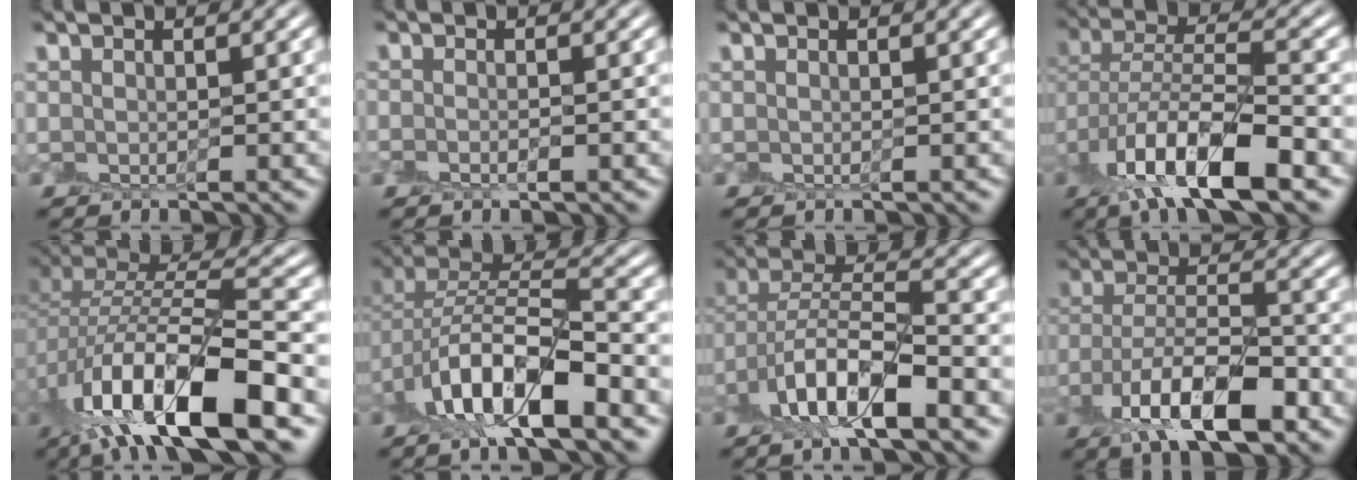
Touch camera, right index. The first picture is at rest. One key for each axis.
{"total": 1.0, "fx": -0.9, "fy": 0.0, "fz": 0.6, "tx": -0.012, "ty": -0.004, "tz": -0.021}
{"total": 0.0}
{"total": 10.1, "fx": -5.4, "fy": 3.7, "fz": 7.7, "tx": -0.144, "ty": 0.001, "tz": -0.106}
{"total": 13.4, "fx": -7.5, "fy": 4.3, "fz": 10.2, "tx": -0.190, "ty": -0.002, "tz": -0.144}
{"total": 9.7, "fx": -5.3, "fy": 3.8, "fz": 7.2, "tx": -0.132, "ty": 0.007, "tz": -0.109}
{"total": 7.6, "fx": -4.1, "fy": 2.8, "fz": 5.7, "tx": -0.104, "ty": 0.002, "tz": -0.086}
{"total": 9.8, "fx": -5.6, "fy": 4.1, "fz": 6.9, "tx": -0.125, "ty": -0.002, "tz": -0.106}